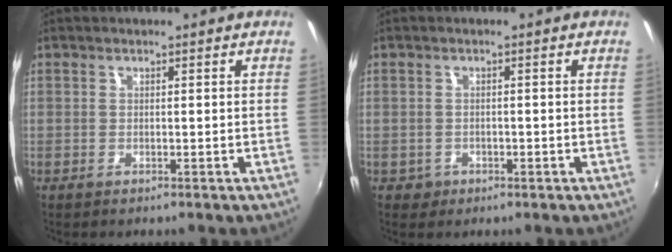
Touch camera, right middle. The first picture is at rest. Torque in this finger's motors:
{"motor_torque": [0.38, -0.31, -0.02, 0.00]}